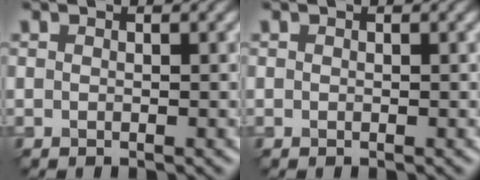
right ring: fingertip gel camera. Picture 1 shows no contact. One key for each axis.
{"total": 0.0}